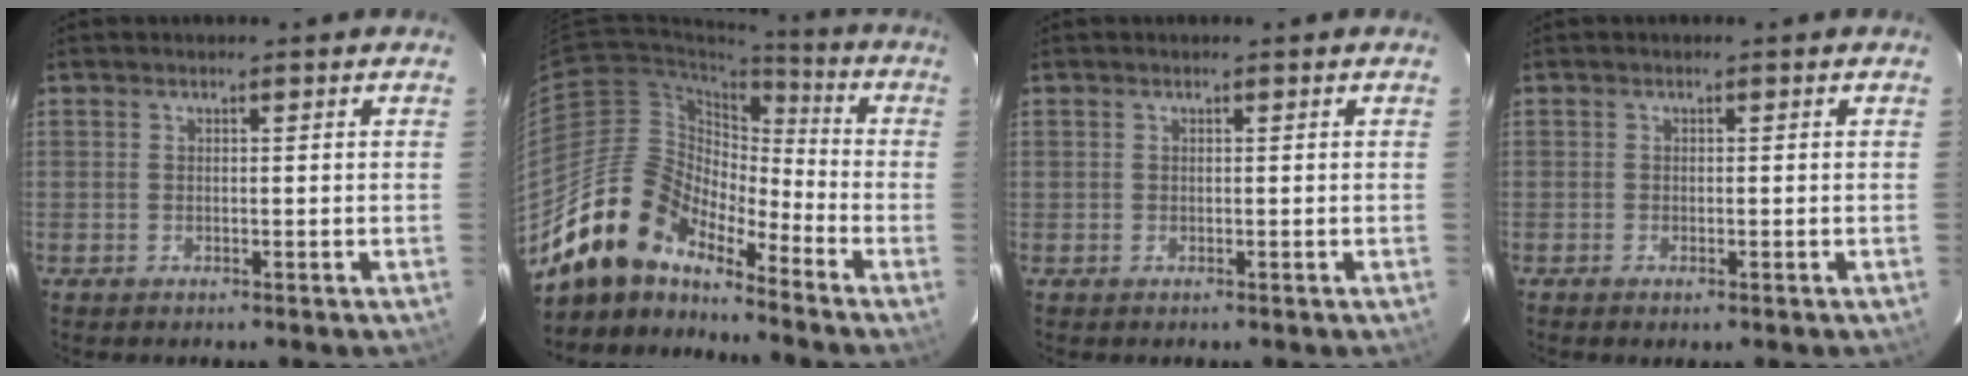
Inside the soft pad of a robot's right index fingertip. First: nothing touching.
{"total": 15.6, "force": [-13.6, 5.5, 5.4], "torque": [-0.098, 0.013, -0.257]}
{"total": 0.0}
{"total": 0.9, "force": [-0.6, 0.4, 0.6], "torque": [-0.012, -0.003, -0.010]}